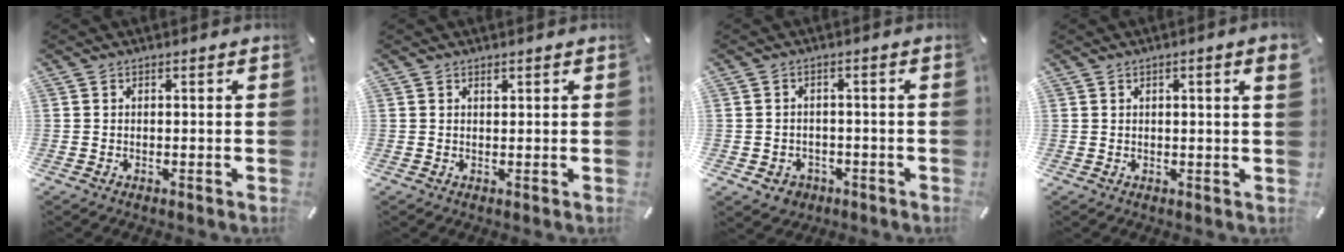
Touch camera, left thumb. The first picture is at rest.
{"total": 0.7, "force": [0.5, 0.4, 0.3], "torque": [-0.005, -0.001, 0.010]}
{"total": 3.9, "force": [-1.7, 3.3, 1.2], "torque": [-0.010, 0.007, -0.032]}
{"total": 2.8, "force": [1.0, 0.3, 2.6], "torque": [-0.049, 0.002, 0.015]}